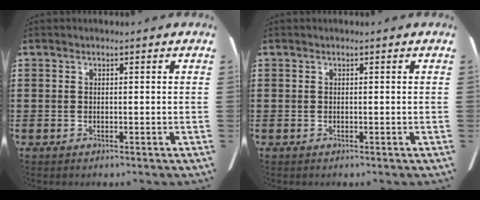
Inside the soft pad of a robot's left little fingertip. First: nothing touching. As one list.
[{"total": 0.0}]